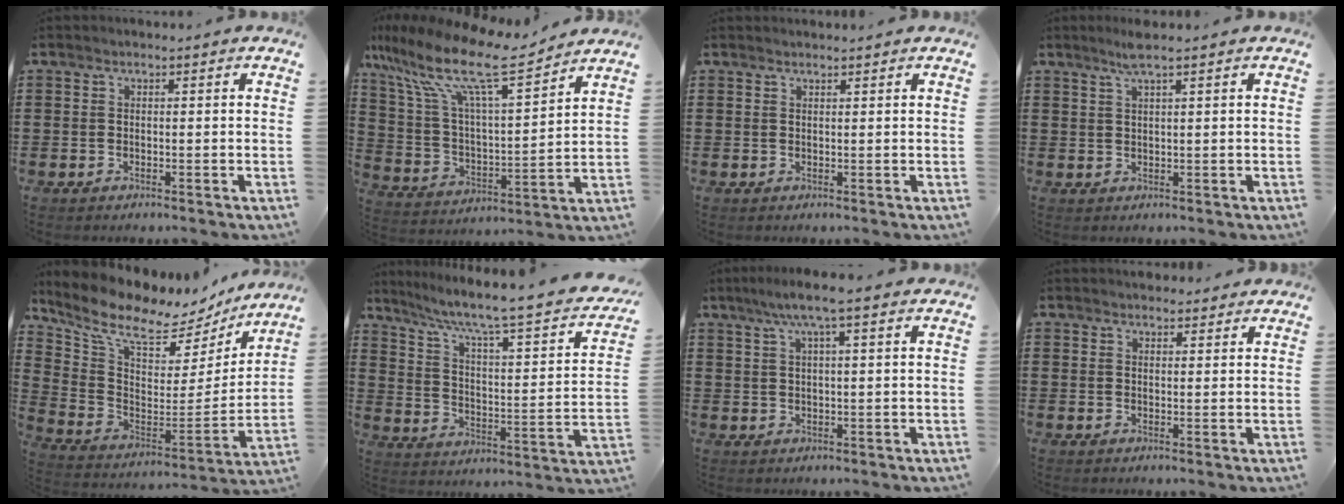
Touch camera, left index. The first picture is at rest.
{"total": 13.1, "force": [9.5, 2.4, 8.6], "torque": [-0.207, -0.053, 0.158]}
{"total": 0.9, "force": [0.9, 0.0, 0.1], "torque": [-0.005, -0.002, 0.018]}
{"total": 2.9, "force": [2.0, 0.0, 2.1], "torque": [-0.046, 0.003, 0.035]}
{"total": 8.9, "force": [7.3, 2.8, 4.3], "torque": [-0.113, -0.061, 0.122]}
{"total": 6.4, "force": [4.6, 0.2, 4.4], "torque": [-0.105, -0.042, 0.065]}
{"total": 5.4, "force": [3.3, 0.3, 4.2], "torque": [-0.088, 0.007, 0.057]}
{"total": 2.3, "force": [2.2, 0.5, 0.1], "torque": [-0.007, 0.001, 0.043]}